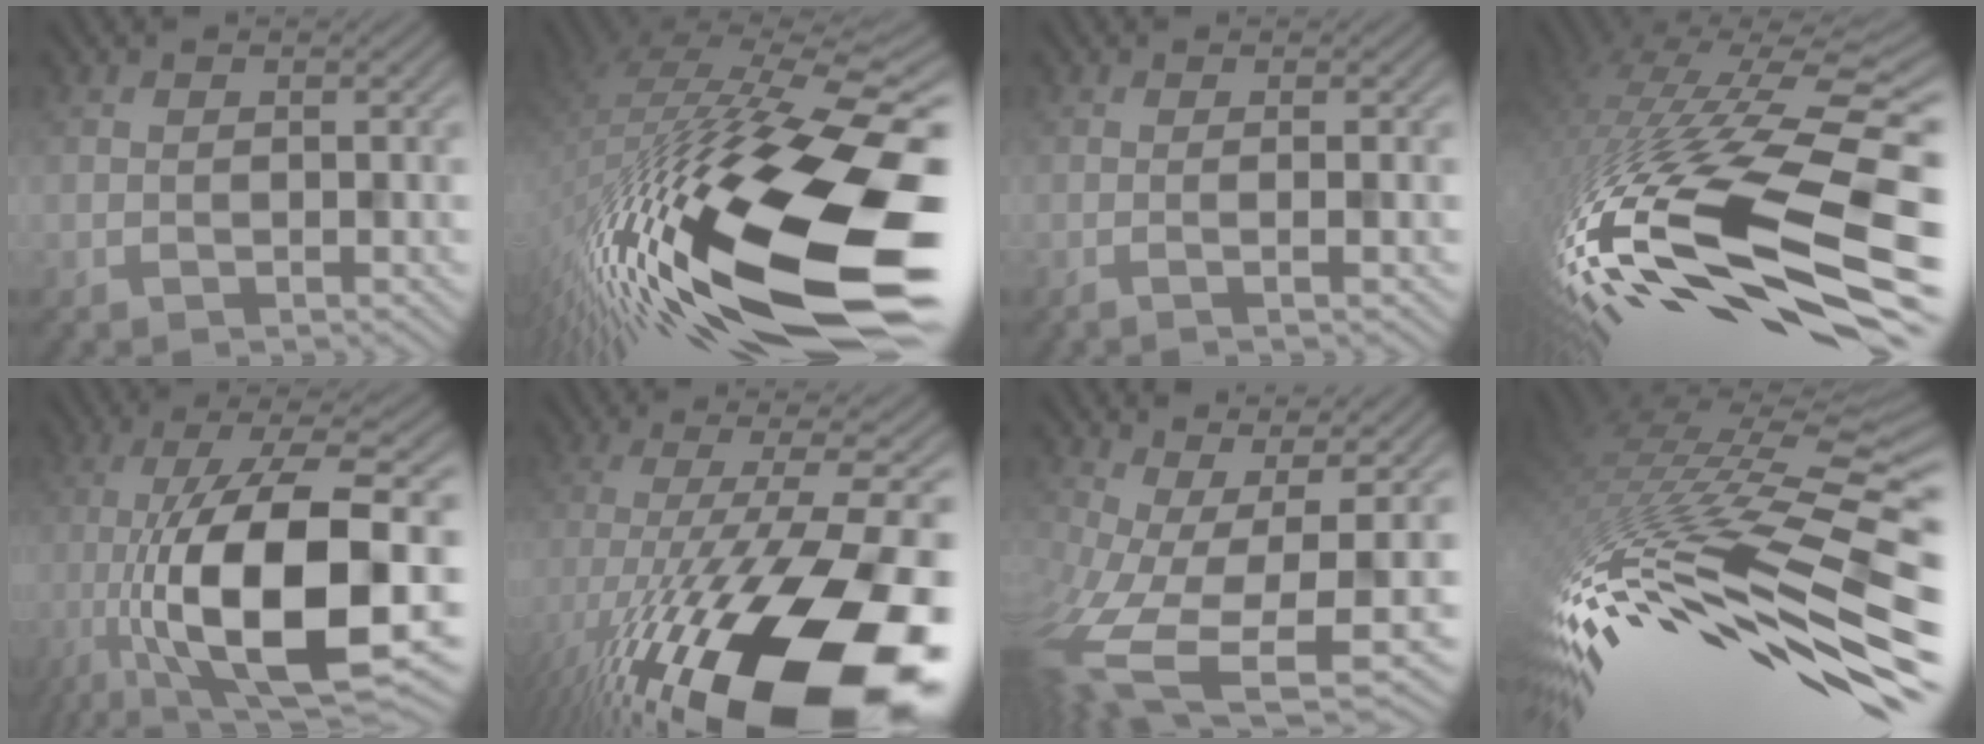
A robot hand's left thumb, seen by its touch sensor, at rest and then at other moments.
{"total": 20.0, "force": [-6.2, 6.9, 17.7], "torque": [-0.353, -0.036, -0.100]}
{"total": 2.4, "force": [-0.4, 0.5, 2.4], "torque": [-0.028, 0.007, -0.013]}
{"total": 18.6, "force": [-5.7, 7.0, 16.2], "torque": [-0.325, -0.047, -0.075]}
{"total": 16.0, "force": [-4.1, 5.7, 14.4], "torque": [-0.264, -0.009, -0.060]}
{"total": 19.9, "force": [-10.2, 6.3, 15.9], "torque": [-0.278, -0.019, -0.163]}
{"total": 12.4, "force": [-3.4, 5.1, 10.8], "torque": [-0.255, -0.049, -0.033]}
{"total": 16.7, "force": [-5.5, 5.6, 14.8], "torque": [-0.307, -0.038, -0.080]}